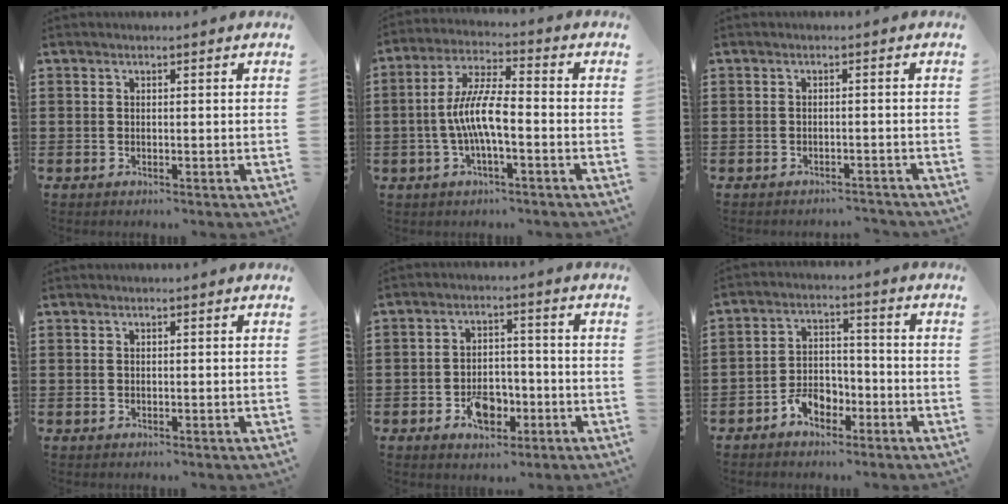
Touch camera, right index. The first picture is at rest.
{"total": 7.8, "force": [-1.7, 1.8, 7.4], "torque": [-0.162, -0.008, -0.040]}
{"total": 1.4, "force": [-1.4, 0.0, 0.1], "torque": [-0.006, 0.000, -0.030]}
{"total": 0.0}
{"total": 6.0, "force": [-2.7, 3.7, 4.0], "torque": [-0.067, 0.005, -0.047]}
{"total": 5.0, "force": [-3.3, 2.9, 2.3], "torque": [-0.049, 0.008, -0.063]}